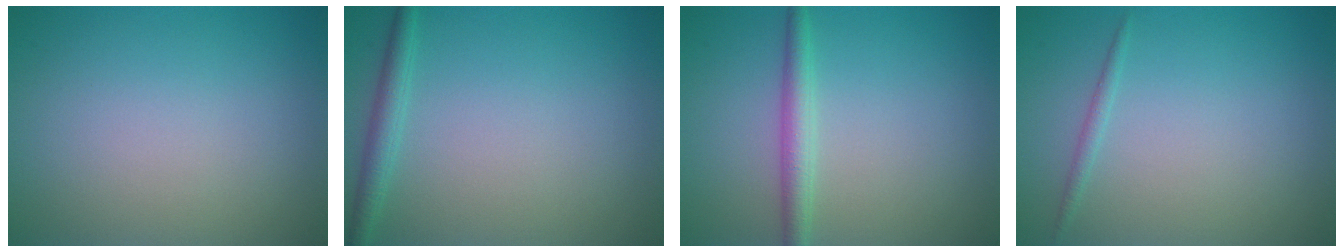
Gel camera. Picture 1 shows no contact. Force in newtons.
{"total": 1.8, "press": 1.8, "slide": 0.1}
{"total": 2.3, "press": 2.3, "slide": 0.0}
{"total": 0.8, "press": 0.8, "slide": 0.1}